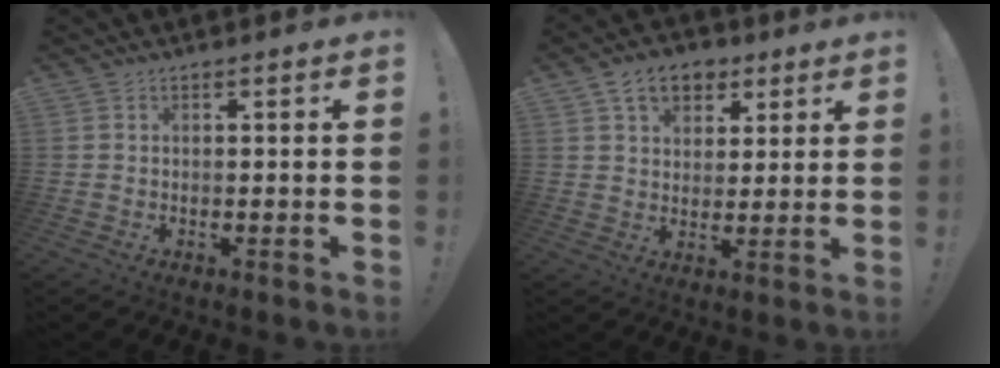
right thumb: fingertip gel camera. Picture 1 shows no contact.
{"total": 10.2, "force": [5.2, 7.3, 4.9], "torque": [-0.069, -0.016, 0.100]}